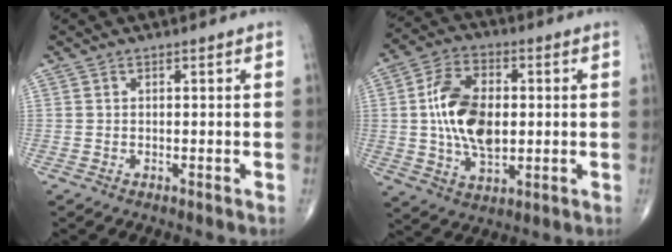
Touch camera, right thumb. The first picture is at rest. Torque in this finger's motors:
{"motor_torque": [1.90, 1.85, 1.52, 0.26, 0.18]}